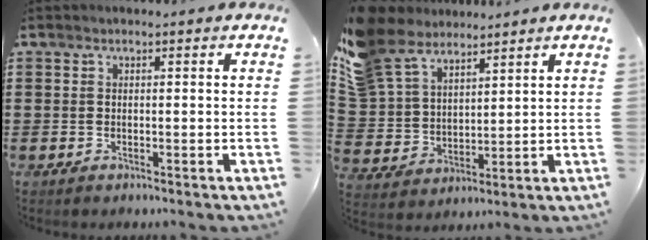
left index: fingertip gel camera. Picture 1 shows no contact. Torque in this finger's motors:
{"motor_torque": [2.14, 0.00, 1.05, 0.21]}